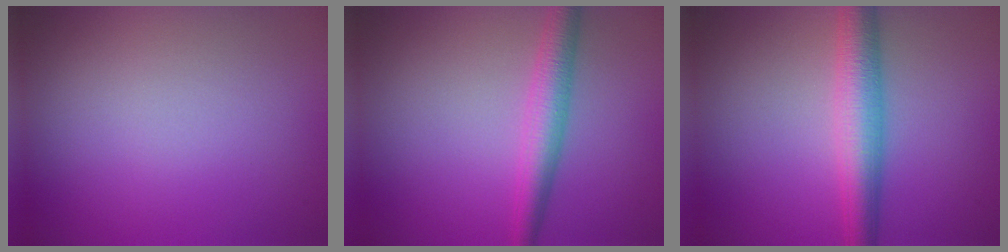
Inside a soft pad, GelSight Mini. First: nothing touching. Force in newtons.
{"total": 3.5, "press": 3.5, "slide": 0.0}
{"total": 4.8, "press": 4.8, "slide": 0.2}